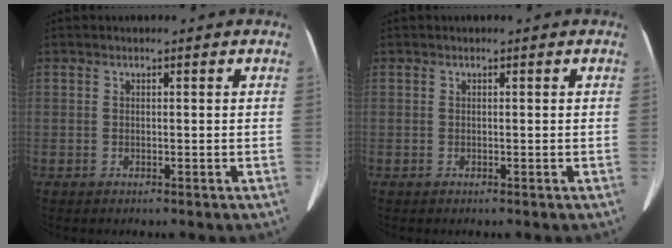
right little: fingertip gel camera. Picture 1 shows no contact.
{"total": 0.0}